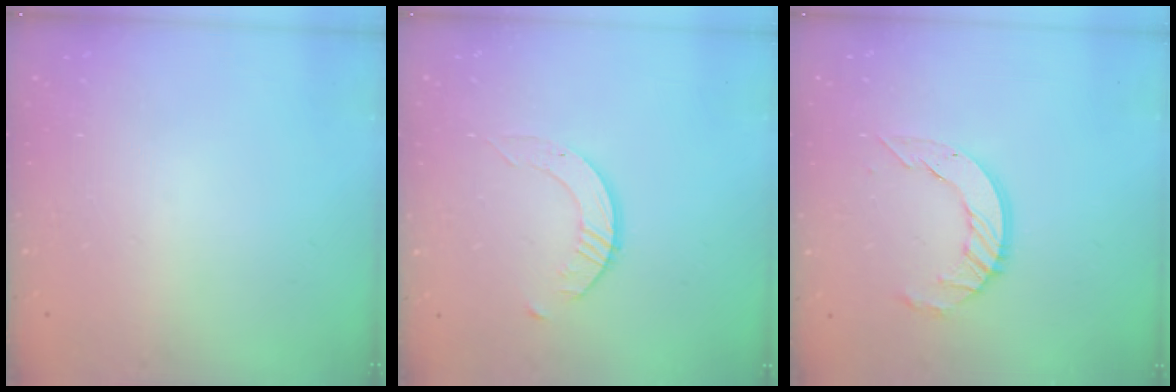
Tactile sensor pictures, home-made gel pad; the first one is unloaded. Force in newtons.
{"total": 2.4, "press": 2.4, "slide": 0.3}
{"total": 9.3, "press": 9.3, "slide": 0.9}